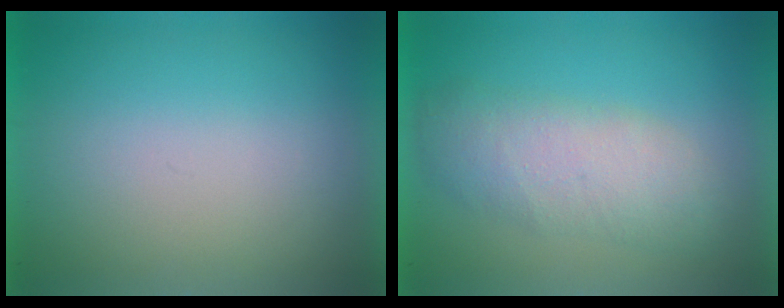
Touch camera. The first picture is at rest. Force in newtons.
{"total": 3.5}